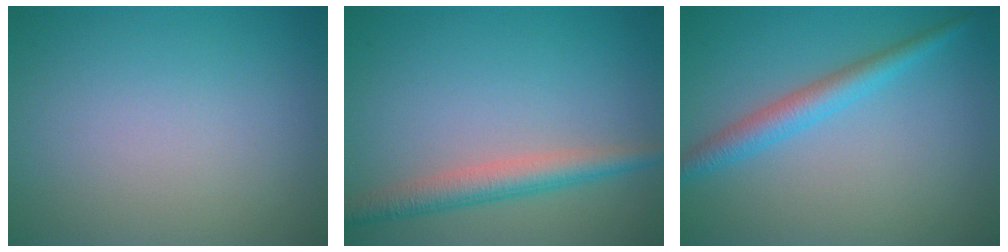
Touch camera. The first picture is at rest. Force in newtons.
{"total": 3.5, "press": 3.5, "slide": 0.1}
{"total": 3.0, "press": 3.0, "slide": 0.2}